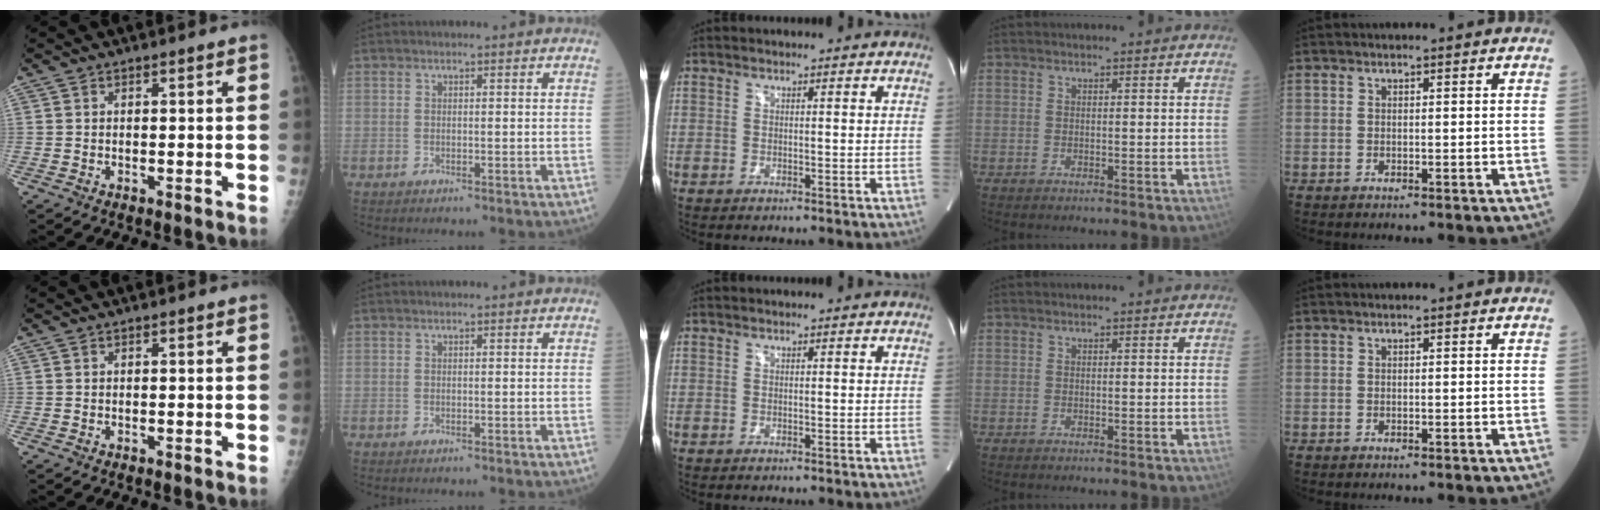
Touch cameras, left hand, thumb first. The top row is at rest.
{}